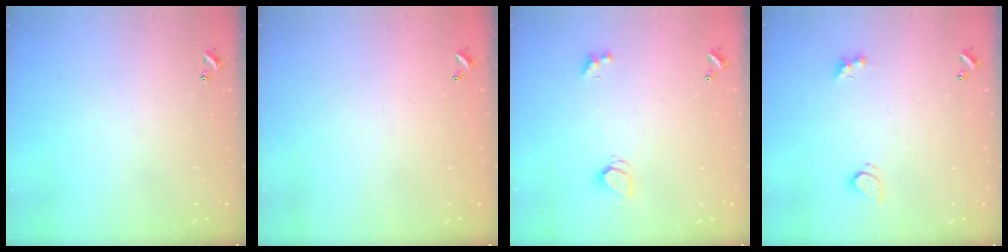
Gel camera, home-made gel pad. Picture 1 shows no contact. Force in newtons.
{"total": 2.9, "press": 2.9, "slide": 0.1}
{"total": 2.0, "press": 2.0, "slide": 0.3}
{"total": 3.0, "press": 2.7, "slide": 1.1}